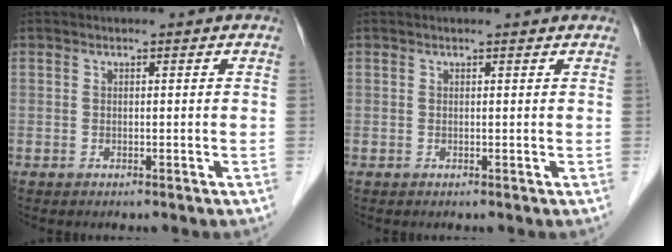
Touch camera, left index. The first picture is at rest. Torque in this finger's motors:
{"motor_torque": [-0.20, -0.09, -0.71, -0.01]}